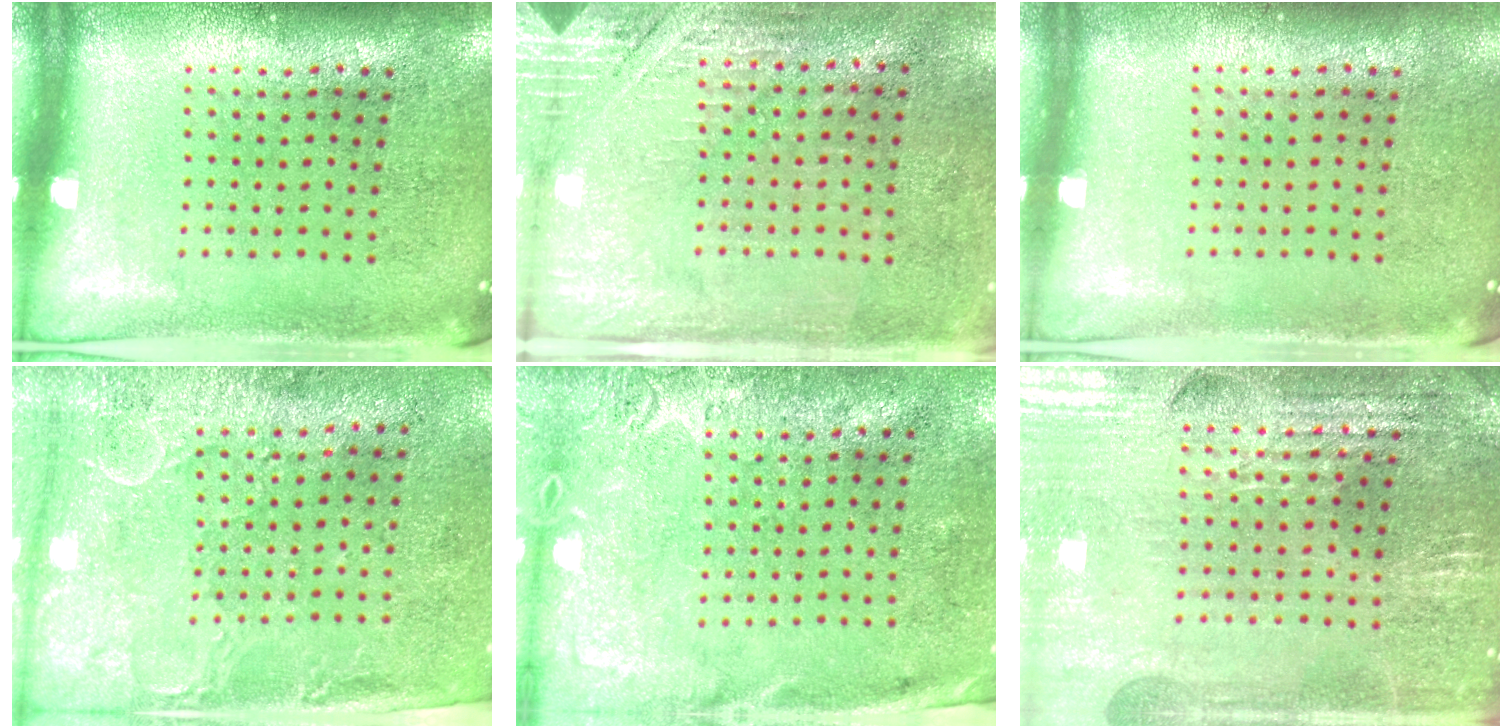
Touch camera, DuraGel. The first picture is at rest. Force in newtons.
{"total": 2.8, "press": 2.6, "slide": 1.0}
{"total": 0.0}
{"total": 3.0, "press": 2.3, "slide": 1.9}
{"total": 2.8, "press": 2.2, "slide": 1.8}
{"total": 2.9, "press": 2.8, "slide": 0.5}